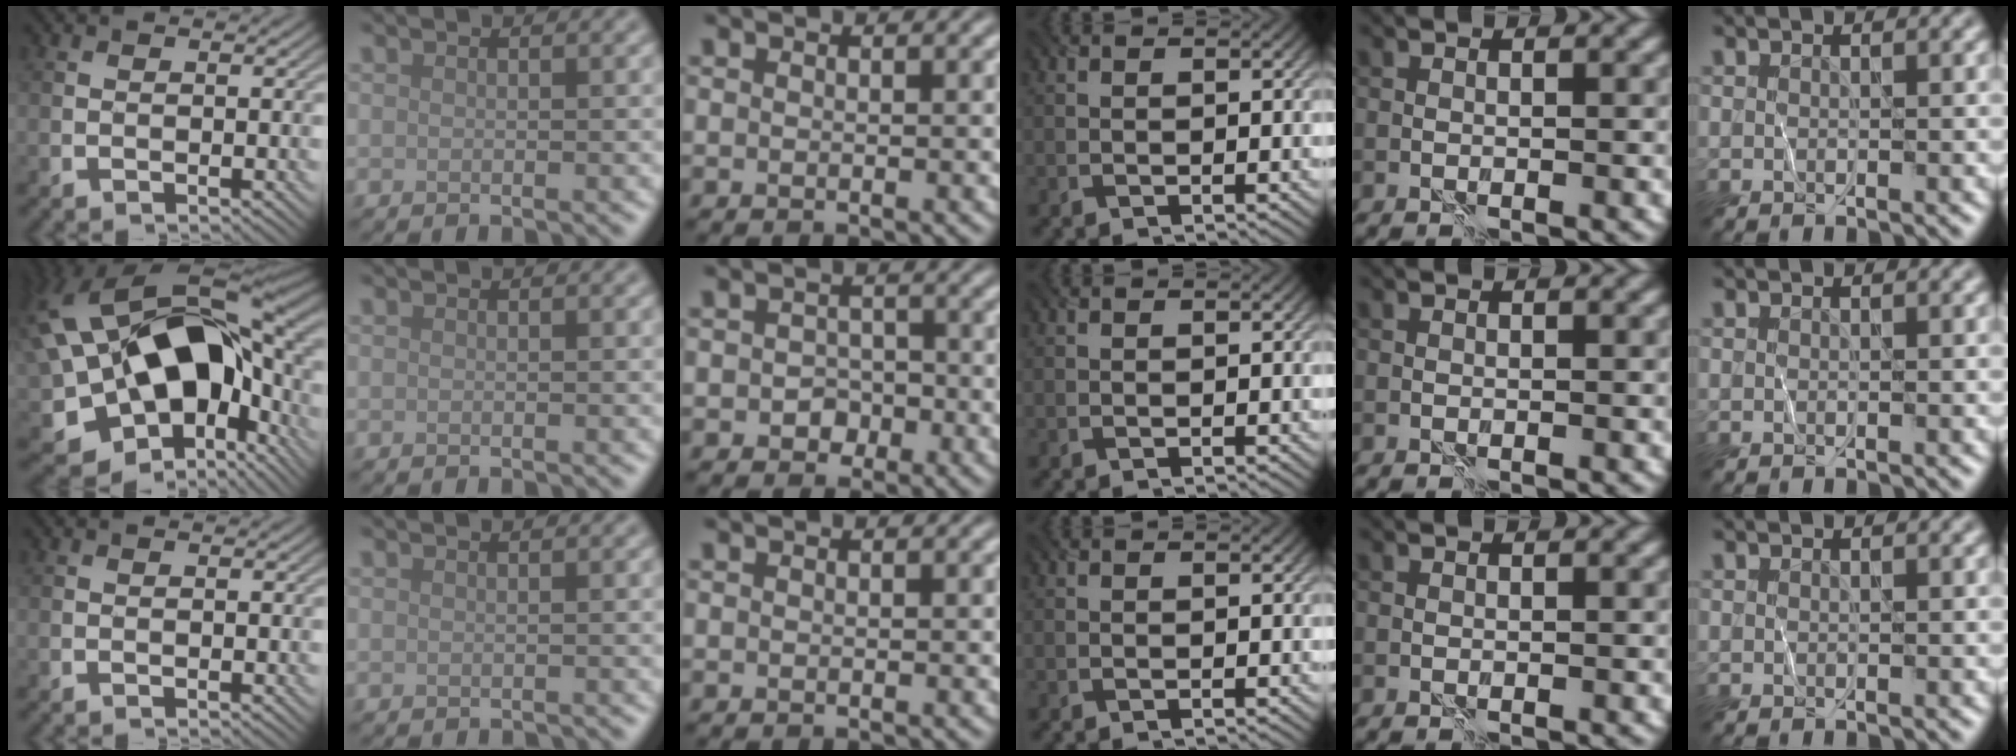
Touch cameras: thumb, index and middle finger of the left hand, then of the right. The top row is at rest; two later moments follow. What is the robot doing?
{"motion": "wrap", "object": "plastic wrap"}